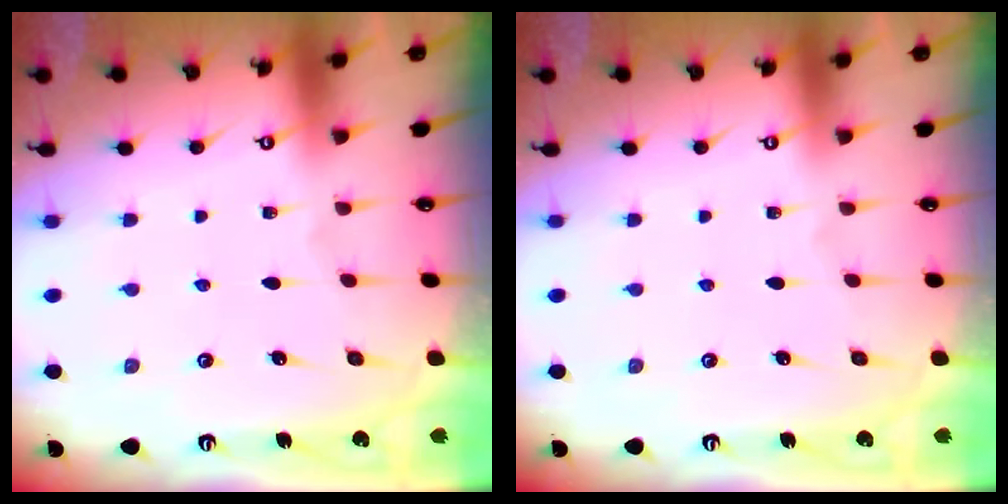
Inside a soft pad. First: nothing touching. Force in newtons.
{"total": 0.0}